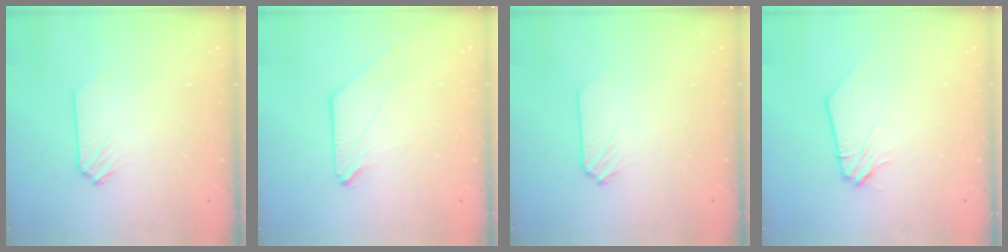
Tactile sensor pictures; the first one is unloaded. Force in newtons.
{"total": 0.0}
{"total": 0.0}
{"total": 1.2, "press": 1.2, "slide": 0.1}